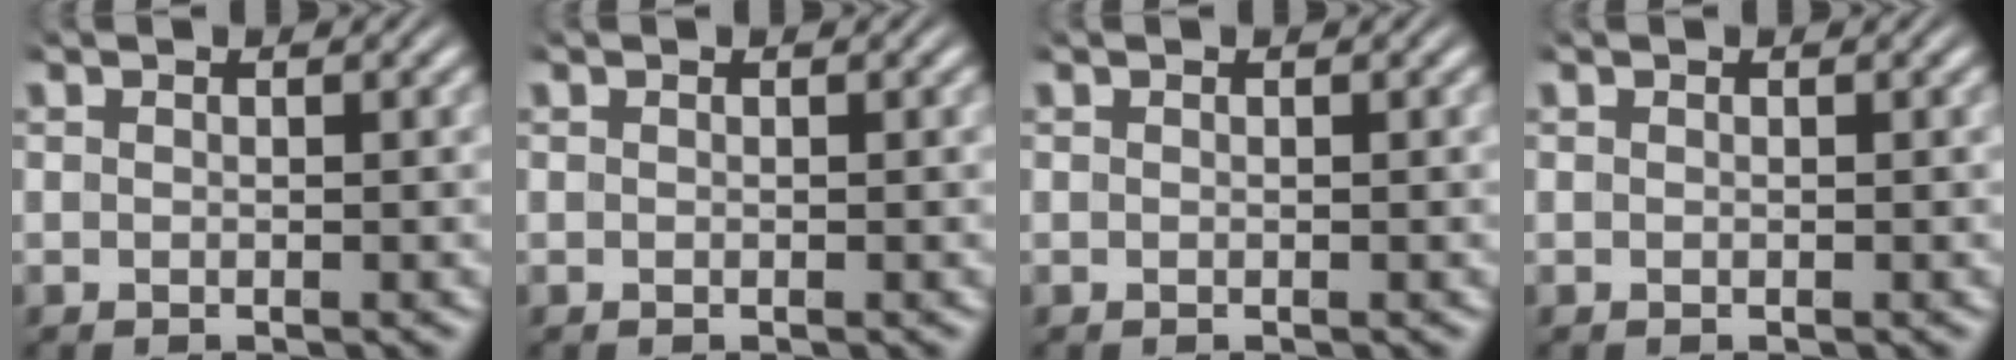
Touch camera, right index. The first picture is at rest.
{"total": 0.0}
{"total": 0.0}
{"total": 0.0}